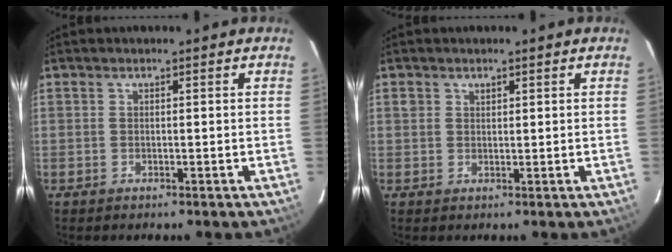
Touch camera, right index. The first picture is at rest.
{"total": 1.2, "force": [0.6, 1.0, 0.4], "torque": [-0.006, 0.003, 0.011]}